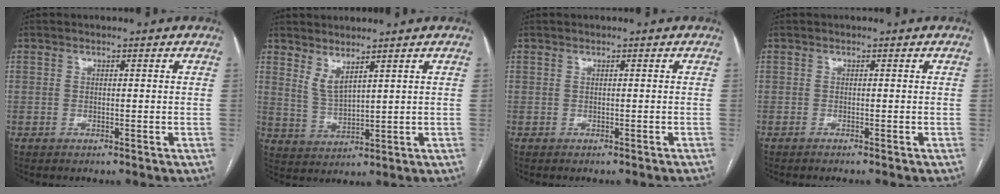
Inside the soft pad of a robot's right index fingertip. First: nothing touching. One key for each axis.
{"total": 3.7, "fx": 2.8, "fy": 0.6, "fz": 2.4, "tx": -0.056, "ty": -0.018, "tz": 0.066}
{"total": 1.6, "fx": -1.4, "fy": -0.2, "fz": 0.8, "tx": -0.013, "ty": 0.007, "tz": -0.015}
{"total": 1.4, "fx": -1.2, "fy": -0.1, "fz": 0.6, "tx": -0.007, "ty": 0.000, "tz": -0.015}